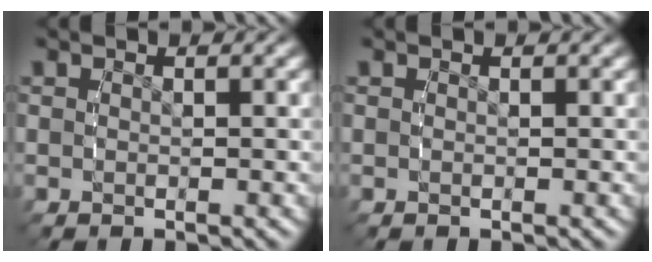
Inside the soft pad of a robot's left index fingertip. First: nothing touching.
{"total": 0.0}